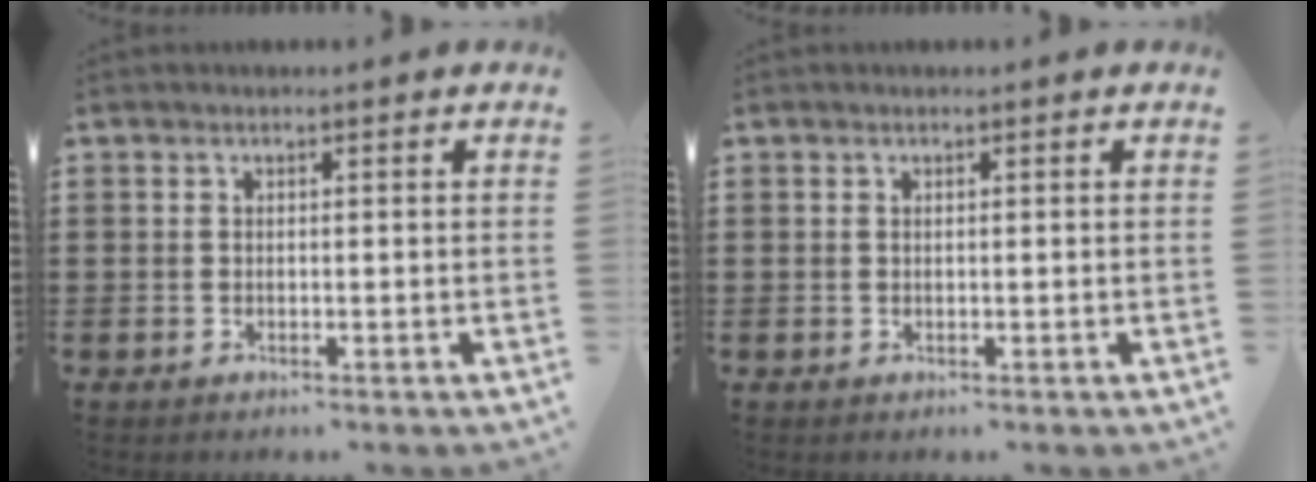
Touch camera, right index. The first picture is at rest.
{"total": 0.0}